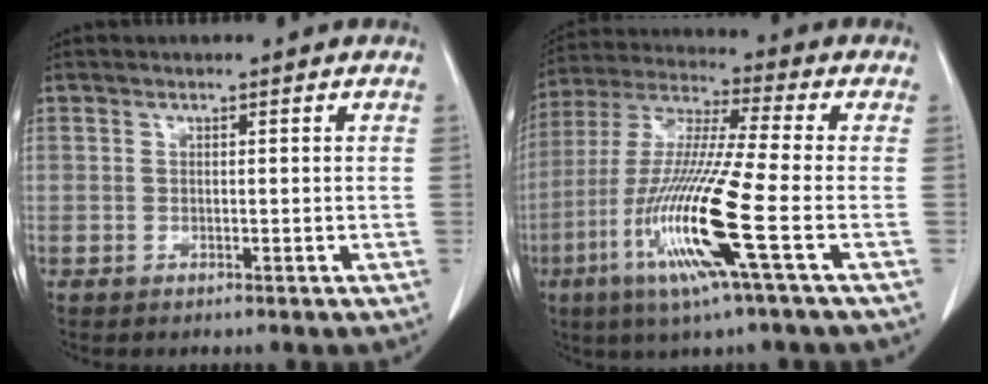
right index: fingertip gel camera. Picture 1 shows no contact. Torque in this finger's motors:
{"motor_torque": [2.14, 0.00, 1.05, 0.21]}